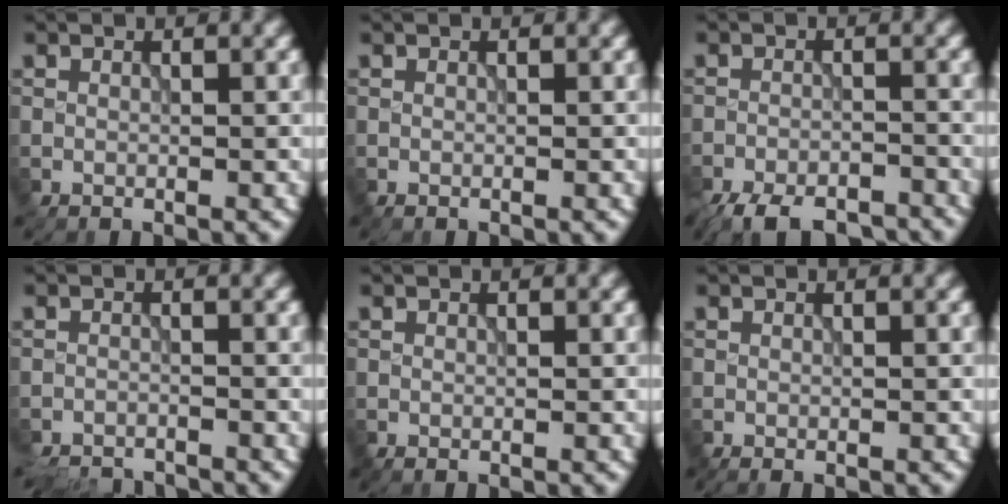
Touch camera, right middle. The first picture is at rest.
{"total": 0.0}
{"total": 8.8, "force": [-7.7, 2.6, 3.3], "torque": [-0.050, -0.023, -0.116]}
{"total": 5.0, "force": [-4.9, 0.6, 0.8], "torque": [-0.018, -0.016, -0.078]}
{"total": 0.0}
{"total": 0.5, "force": [-0.3, 0.1, 0.4], "torque": [-0.006, -0.006, -0.007]}